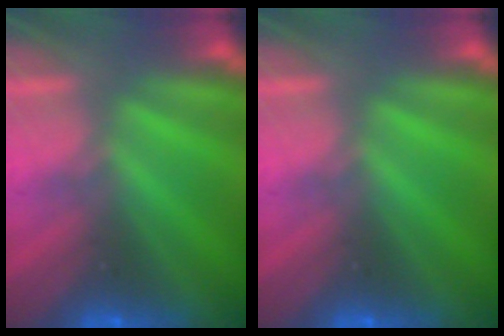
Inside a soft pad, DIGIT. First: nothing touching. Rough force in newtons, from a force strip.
{"total": 0.0}